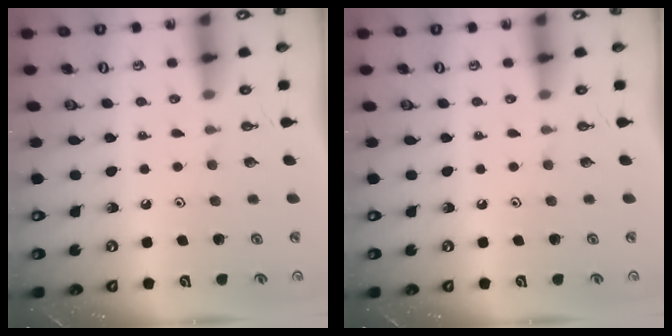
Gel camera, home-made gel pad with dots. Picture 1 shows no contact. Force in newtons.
{"total": 0.0}